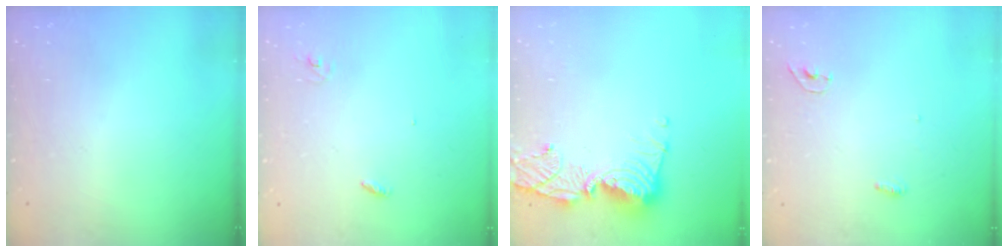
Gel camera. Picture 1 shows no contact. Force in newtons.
{"total": 2.8, "press": 2.8, "slide": 0.3}
{"total": 12.9, "press": 12.8, "slide": 1.6}
{"total": 6.4, "press": 4.1, "slide": 4.9}